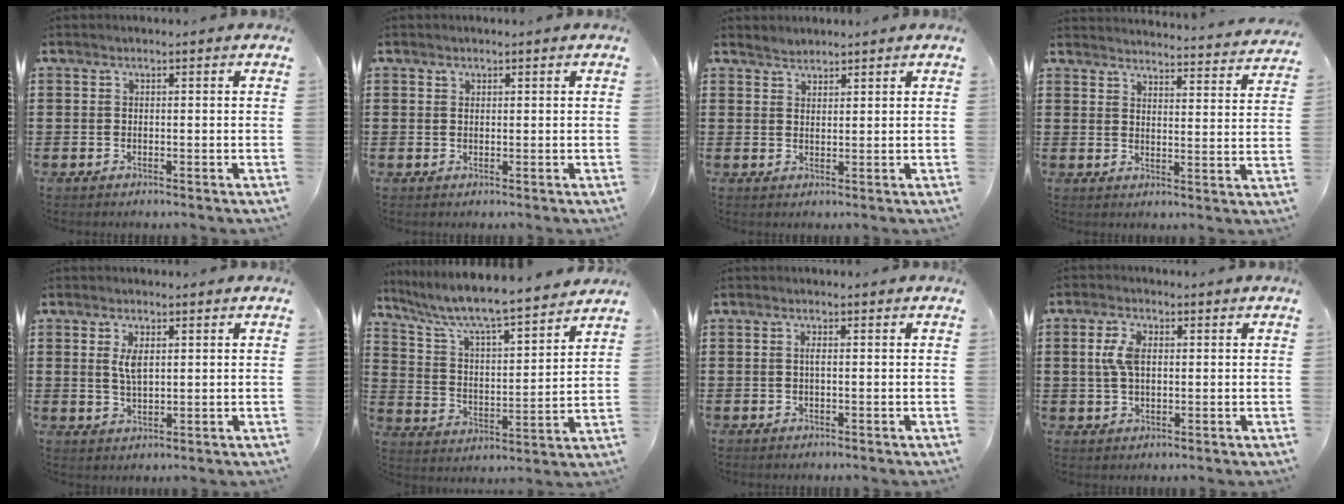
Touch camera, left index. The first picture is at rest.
{"total": 0.7, "force": [0.4, 0.4, 0.2], "torque": [-0.006, 0.001, 0.010]}
{"total": 1.5, "force": [1.4, 0.3, -0.2], "torque": [-0.001, 0.001, 0.028]}
{"total": 3.5, "force": [3.5, -0.4, -0.1], "torque": [-0.008, -0.032, 0.057]}
{"total": 3.4, "force": [1.2, 1.3, 2.9], "torque": [-0.063, 0.006, 0.019]}
{"total": 6.5, "force": [5.9, 0.3, 2.7], "torque": [-0.079, -0.047, 0.093]}
{"total": 0.8, "force": [0.0, 0.1, 0.8], "torque": [-0.017, -0.002, 0.000]}
{"total": 4.6, "force": [0.8, 2.4, 3.9], "torque": [-0.091, 0.009, 0.009]}